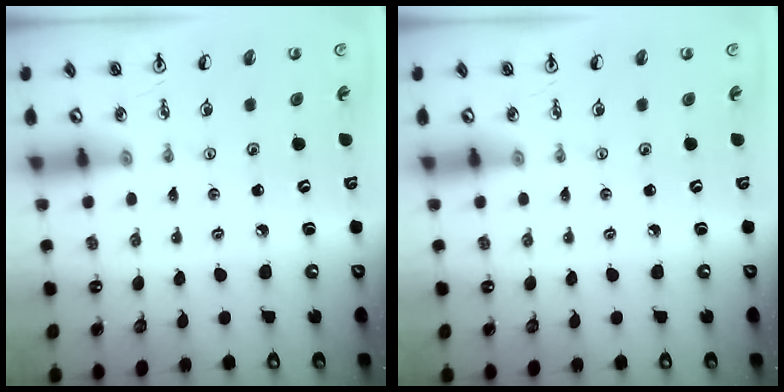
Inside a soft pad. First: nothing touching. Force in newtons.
{"total": 0.0}